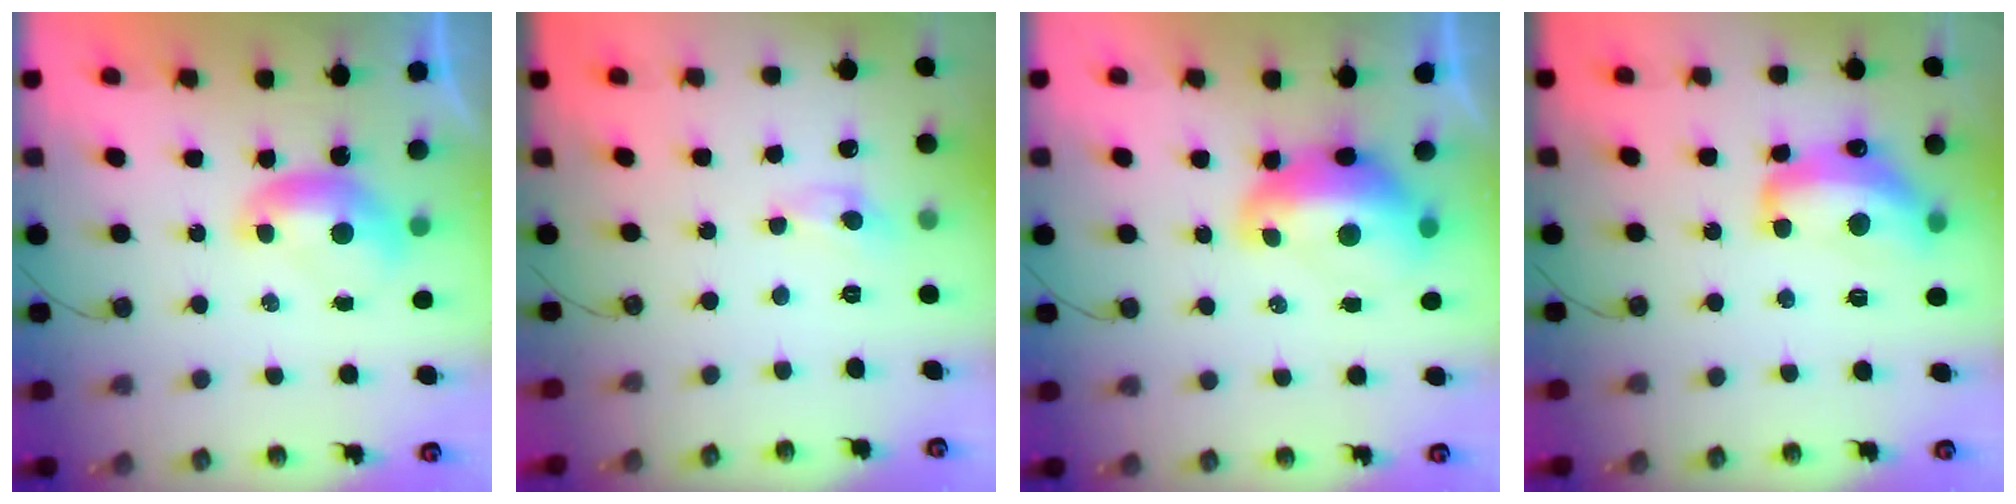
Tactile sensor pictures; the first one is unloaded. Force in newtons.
{"total": 0.0}
{"total": 4.7, "press": 4.6, "slide": 1.3}
{"total": 10.4, "press": 10.4, "slide": 1.0}